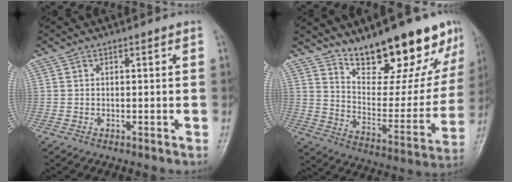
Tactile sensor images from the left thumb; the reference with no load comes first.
{"total": 21.4, "force": [15.5, 7.8, 12.6], "torque": [-0.121, -0.098, 0.243]}